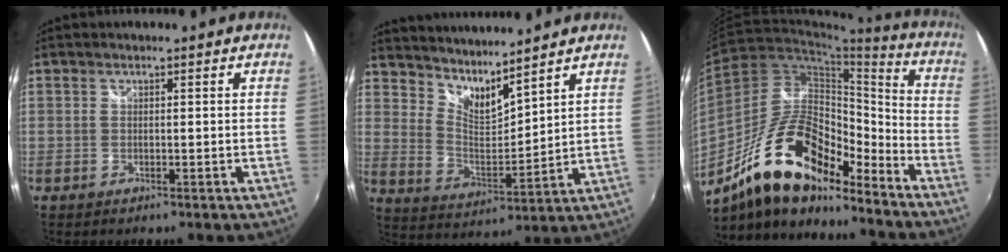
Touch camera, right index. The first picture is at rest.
{"total": 9.9, "force": [8.7, 1.7, 4.4], "torque": [-0.073, -0.011, 0.158]}
{"total": 20.7, "force": [-15.0, 7.7, 12.0], "torque": [-0.219, 0.013, -0.263]}